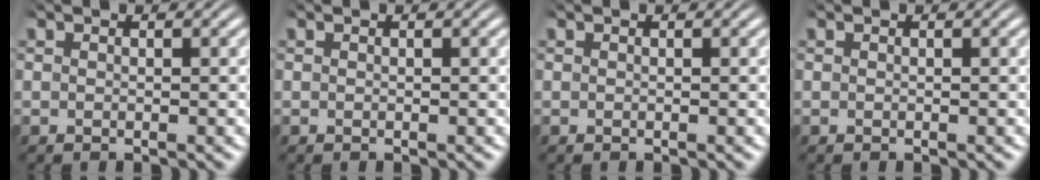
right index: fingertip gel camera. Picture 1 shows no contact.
{"total": 0.0}
{"total": 0.0}
{"total": 0.0}